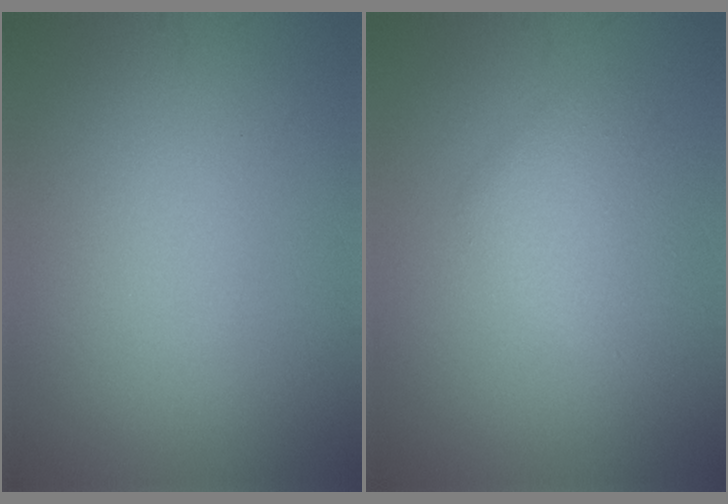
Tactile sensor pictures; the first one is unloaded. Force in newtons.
{"total": 2.7, "press": 2.7, "slide": 0.0}